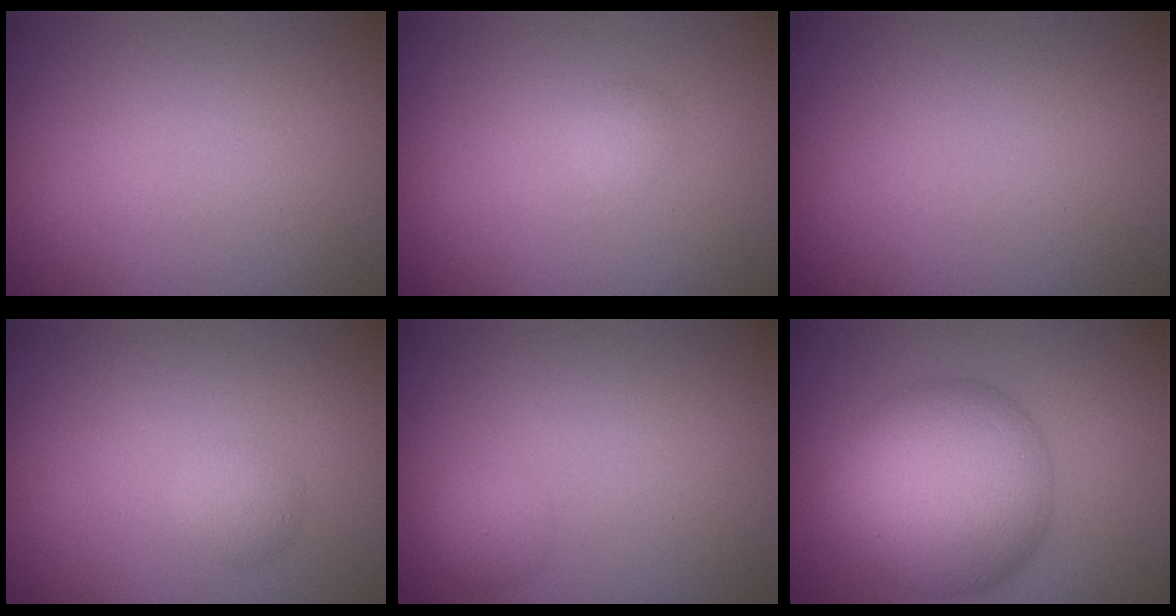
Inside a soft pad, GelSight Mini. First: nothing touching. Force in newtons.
{"total": 0.8, "press": 0.8, "slide": 0.1}
{"total": 0.0}
{"total": 1.3, "press": 1.3, "slide": 0.1}
{"total": 0.8, "press": 0.8, "slide": 0.0}
{"total": 10.2, "press": 10.2, "slide": 0.2}